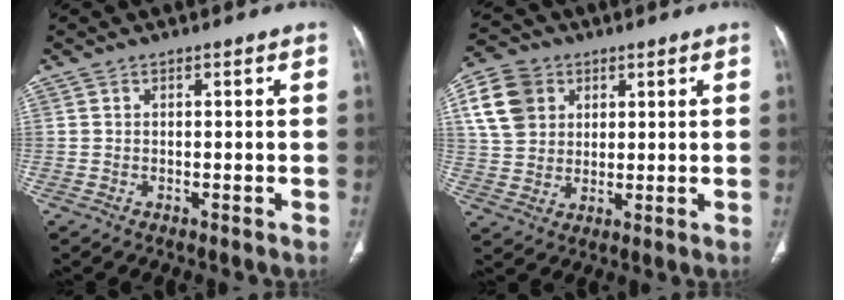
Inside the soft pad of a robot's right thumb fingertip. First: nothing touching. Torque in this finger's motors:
{"motor_torque": [0.42, 0.66, 0.43, -0.33, 0.04]}